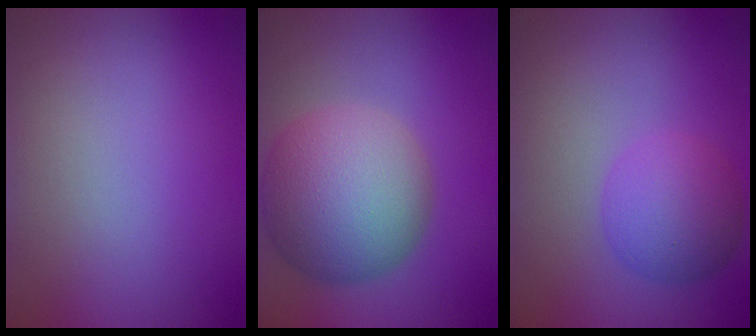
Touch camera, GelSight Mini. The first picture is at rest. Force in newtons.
{"total": 10.1, "press": 10.1, "slide": 0.4}
{"total": 4.6, "press": 4.6, "slide": 0.1}